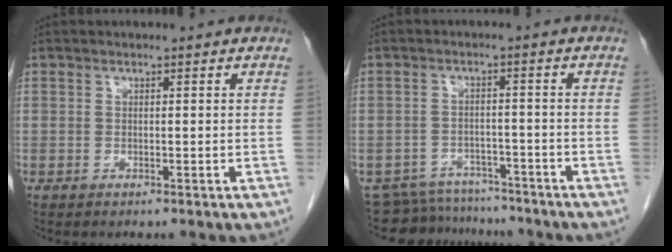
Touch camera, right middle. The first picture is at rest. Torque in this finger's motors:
{"motor_torque": [-0.44, -0.31, -0.22, -0.06]}